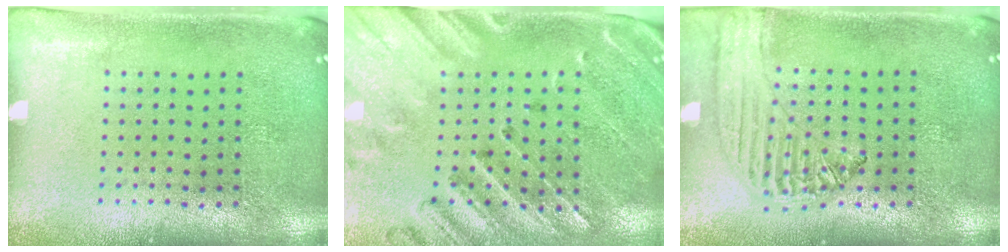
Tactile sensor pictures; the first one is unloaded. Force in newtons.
{"total": 2.6, "press": 2.4, "slide": 1.1}
{"total": 1.3, "press": 1.3, "slide": 0.2}